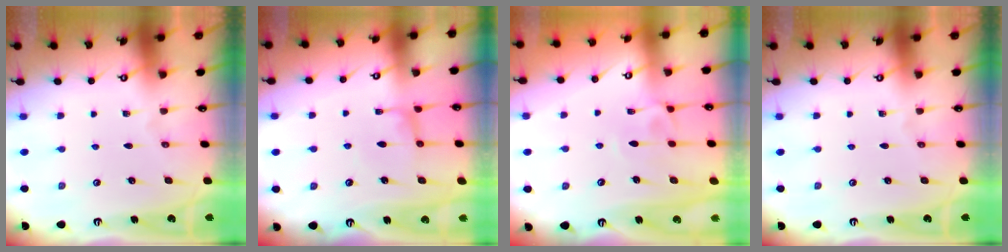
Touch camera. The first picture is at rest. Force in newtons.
{"total": 3.3, "press": 3.2, "slide": 0.9}
{"total": 1.4, "press": 1.0, "slide": 1.0}
{"total": 0.0}